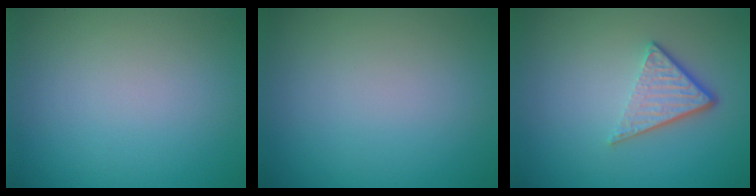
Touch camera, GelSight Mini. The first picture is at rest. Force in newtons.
{"total": 0.0}
{"total": 3.9, "press": 2.7, "slide": 2.9}